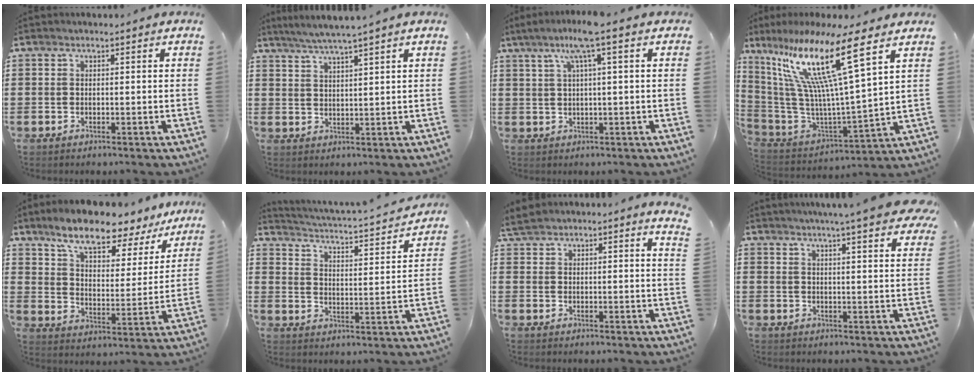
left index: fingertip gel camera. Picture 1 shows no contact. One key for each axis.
{"total": 3.7, "fx": 3.2, "fy": -0.7, "fz": 1.8, "tx": -0.041, "ty": -0.008, "tz": 0.057}
{"total": 6.6, "fx": 2.8, "fy": -0.1, "fz": 5.9, "tx": -0.120, "ty": 0.005, "tz": 0.047}
{"total": 17.9, "fx": 9.6, "fy": 1.9, "fz": 15.0, "tx": -0.338, "ty": -0.059, "tz": 0.142}
{"total": 9.3, "fx": 7.8, "fy": 2.0, "fz": 4.8, "tx": -0.109, "ty": -0.046, "tz": 0.128}
{"total": 2.1, "fx": 1.9, "fy": -0.1, "fz": 0.9, "tx": -0.035, "ty": -0.028, "tz": 0.019}
{"total": 4.8, "fx": 4.7, "fy": -0.1, "fz": 1.0, "tx": -0.038, "ty": -0.013, "tz": 0.088}
{"total": 6.1, "fx": 5.4, "fy": -0.4, "fz": 2.9, "tx": -0.060, "ty": -0.025, "tz": 0.090}